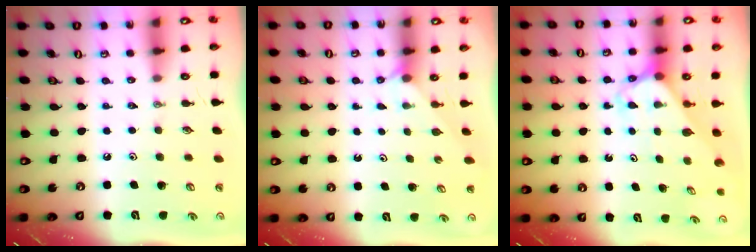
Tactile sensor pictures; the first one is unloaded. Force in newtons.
{"total": 2.5, "press": 2.5, "slide": 0.2}
{"total": 2.6, "press": 2.6, "slide": 0.2}